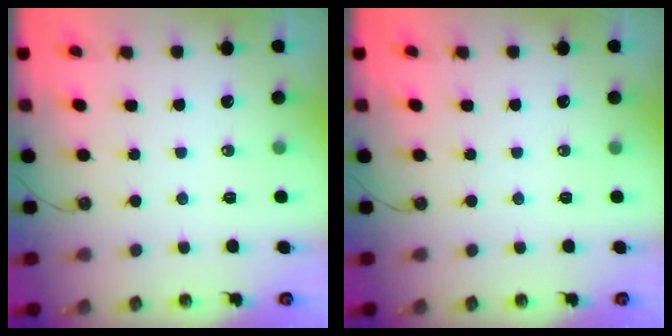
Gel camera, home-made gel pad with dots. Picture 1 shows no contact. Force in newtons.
{"total": 0.0}